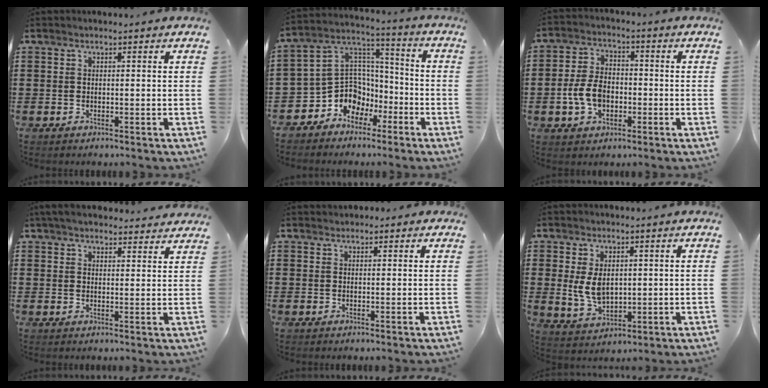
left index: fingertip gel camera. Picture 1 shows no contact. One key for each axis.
{"total": 8.6, "fx": -3.9, "fy": 7.6, "fz": 1.5, "tx": -0.072, "ty": -0.006, "tz": -0.073}
{"total": 7.1, "fx": -1.9, "fy": 4.7, "fz": 5.0, "tx": -0.124, "ty": 0.002, "tz": -0.042}
{"total": 4.2, "fx": 4.0, "fy": 0.6, "fz": 1.2, "tx": -0.034, "ty": -0.008, "tz": 0.073}
{"total": 1.1, "fx": 1.0, "fy": 0.6, "fz": 0.1, "tx": -0.005, "ty": 0.004, "tz": 0.020}
{"total": 5.6, "fx": 0.8, "fy": 3.7, "fz": 4.1, "tx": -0.092, "ty": -0.001, "tz": 0.011}